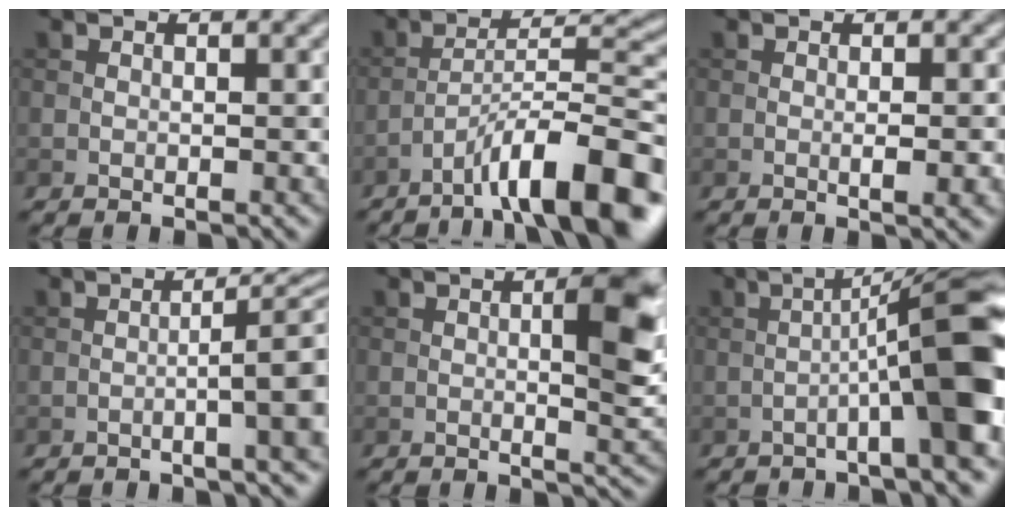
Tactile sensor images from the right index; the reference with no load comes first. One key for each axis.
{"total": 11.0, "fx": -6.8, "fy": 2.2, "fz": 8.4, "tx": -0.126, "ty": 0.024, "tz": -0.111}
{"total": 2.3, "fx": -0.3, "fy": 0.5, "fz": 2.2, "tx": -0.030, "ty": -0.002, "tz": -0.003}
{"total": 5.8, "fx": -1.2, "fy": 1.1, "fz": 5.5, "tx": -0.072, "ty": 0.010, "tz": -0.022}
{"total": 5.0, "fx": 0.6, "fy": 1.2, "fz": 4.8, "tx": -0.070, "ty": 0.001, "tz": 0.009}
{"total": 9.3, "fx": -1.7, "fy": 0.9, "fz": 9.1, "tx": -0.123, "ty": 0.029, "tz": -0.035}